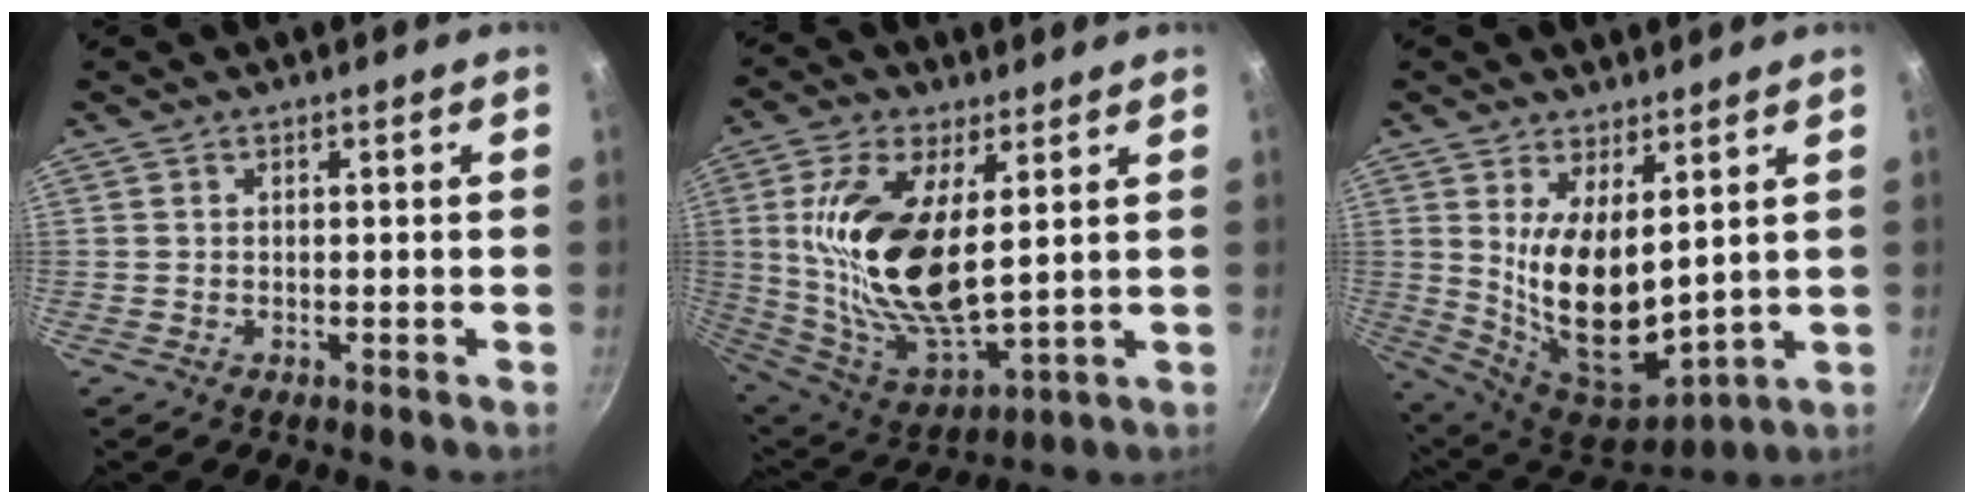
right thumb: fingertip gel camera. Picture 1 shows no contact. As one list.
[{"total": 20.1, "force": [4.1, 9.2, 17.4], "torque": [-0.342, -0.030, 0.086]}, {"total": 14.6, "force": [3.4, 6.9, 12.4], "torque": [-0.203, -0.056, 0.081]}]